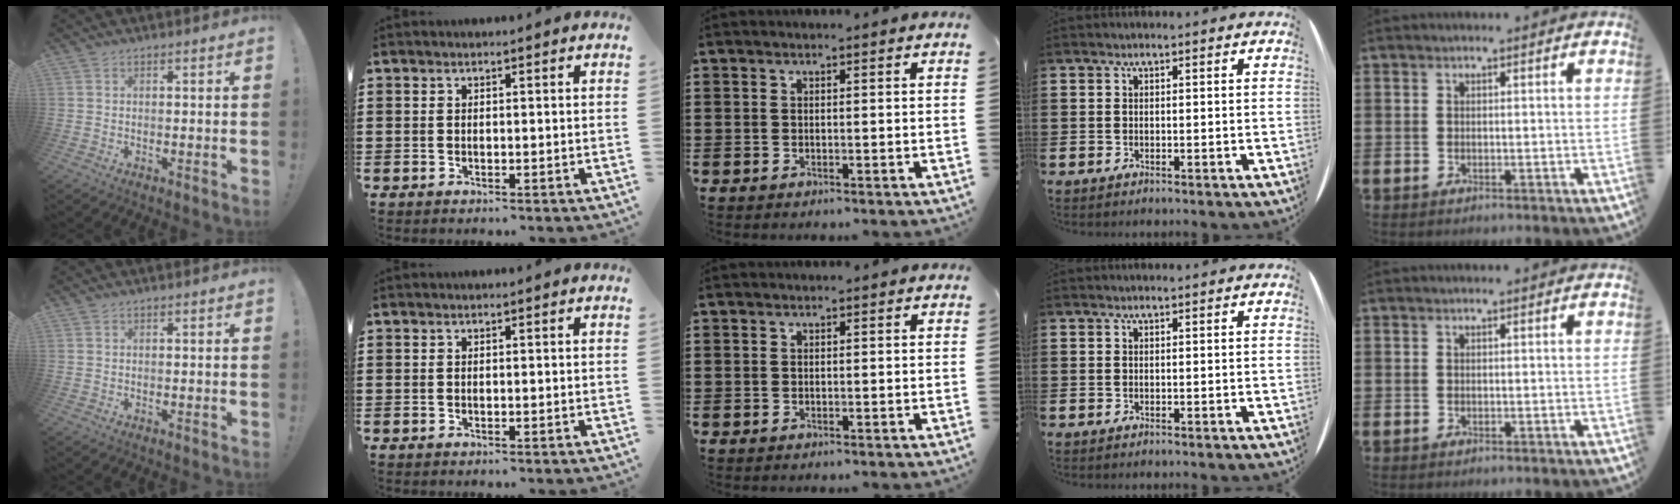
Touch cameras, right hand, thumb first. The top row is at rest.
{}